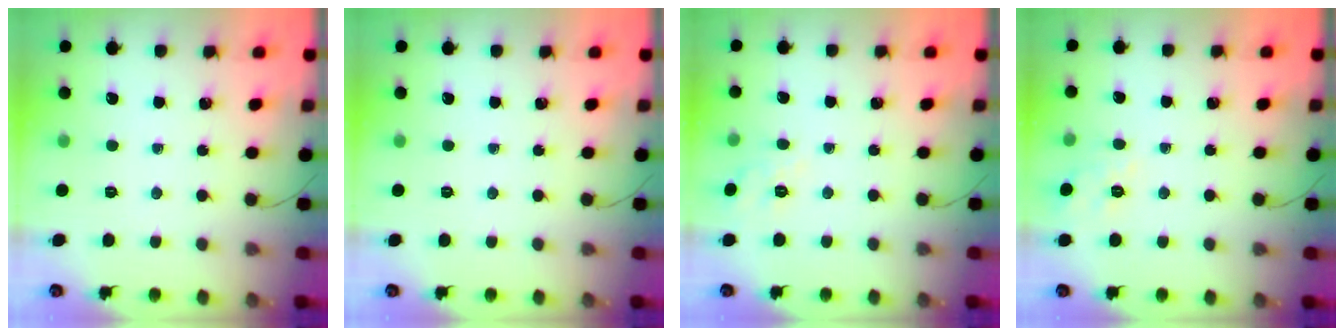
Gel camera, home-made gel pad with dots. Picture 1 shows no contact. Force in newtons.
{"total": 0.0}
{"total": 6.2, "press": 6.0, "slide": 1.4}
{"total": 2.1, "press": 1.6, "slide": 1.5}